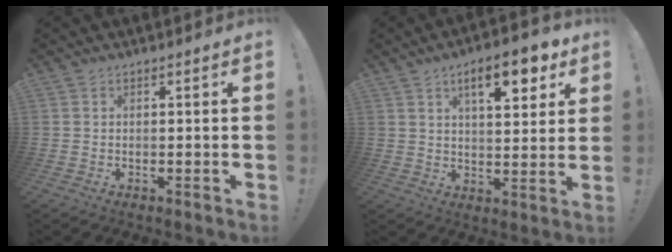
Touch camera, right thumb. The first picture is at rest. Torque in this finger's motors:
{"motor_torque": [0.38, 2.76, 1.15, 0.47, 0.07]}